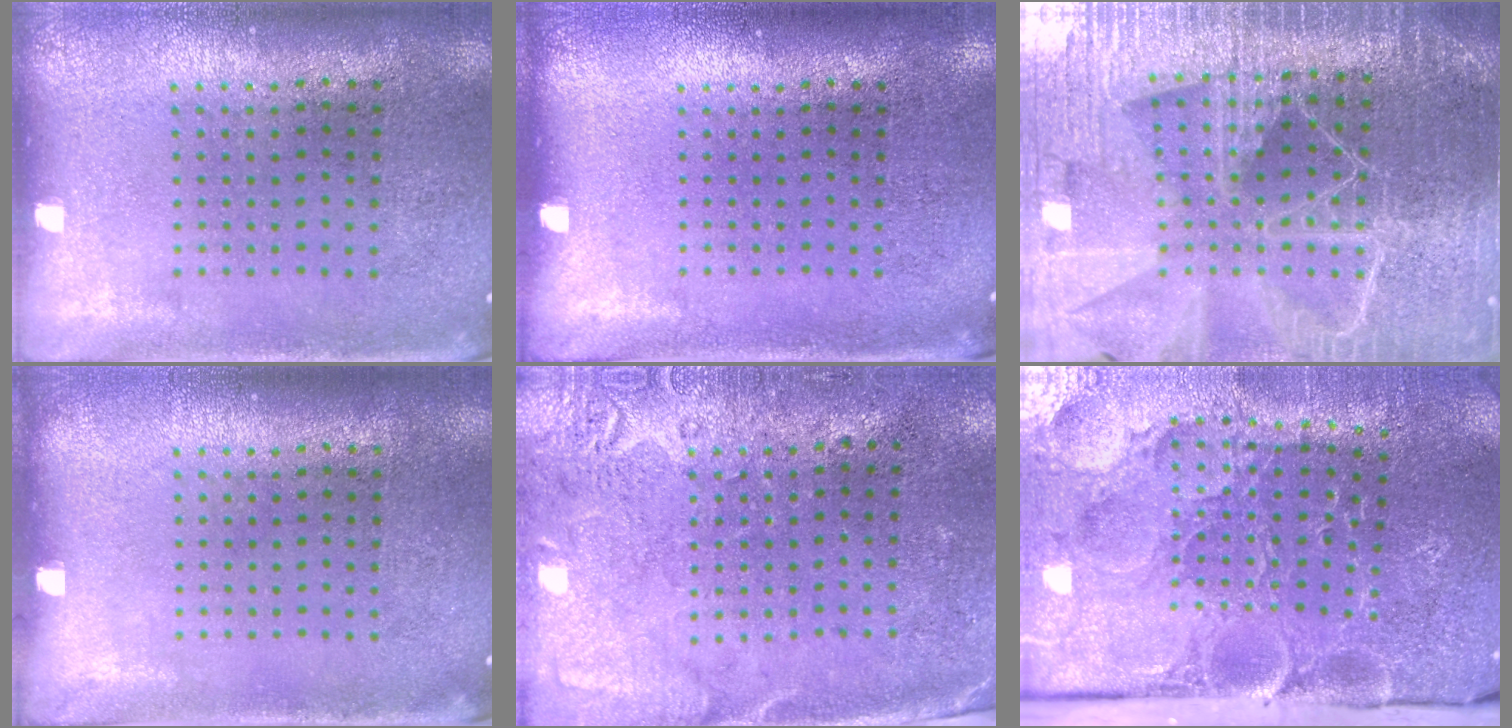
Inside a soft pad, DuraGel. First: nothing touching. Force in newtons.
{"total": 0.0}
{"total": 6.0, "press": 5.2, "slide": 2.8}
{"total": 0.0}
{"total": 2.7, "press": 2.2, "slide": 1.5}
{"total": 4.0, "press": 3.7, "slide": 1.4}